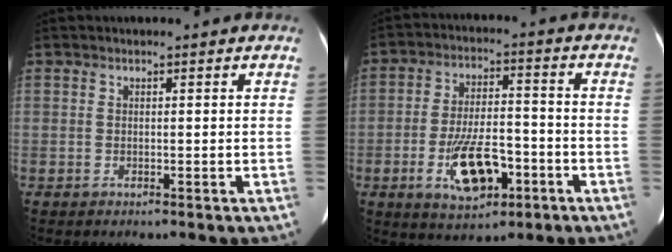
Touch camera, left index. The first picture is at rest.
{"total": 10.5, "force": [-4.3, 4.5, 8.5], "torque": [-0.163, 0.001, -0.068]}